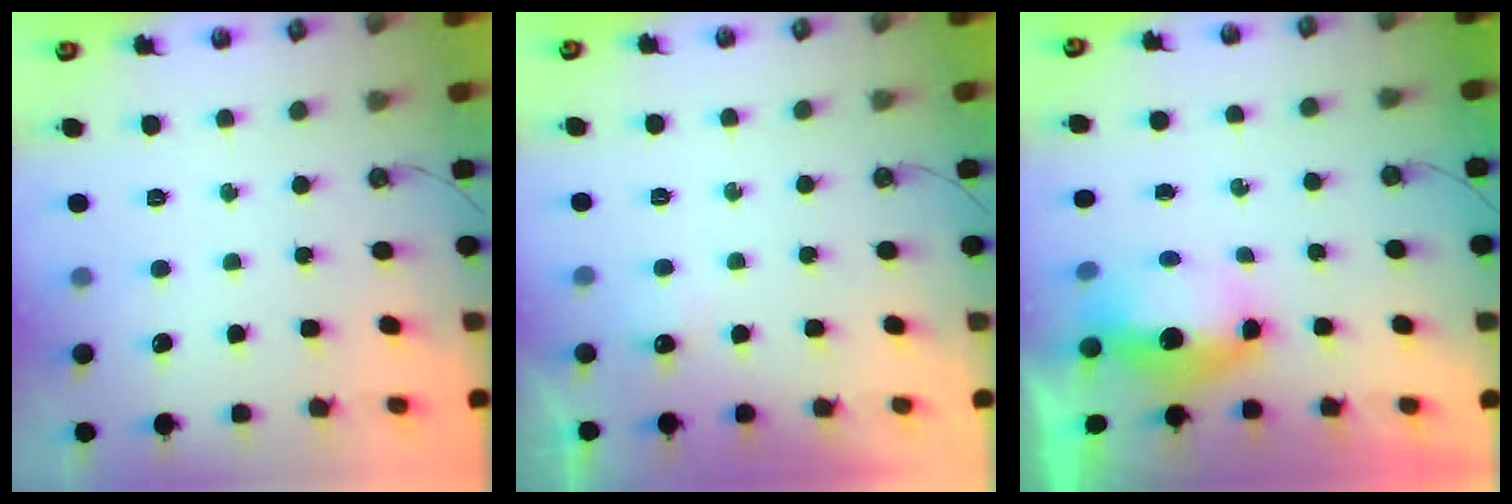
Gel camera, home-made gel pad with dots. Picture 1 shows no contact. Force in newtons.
{"total": 3.2, "press": 3.1, "slide": 0.5}
{"total": 6.7, "press": 6.6, "slide": 0.5}